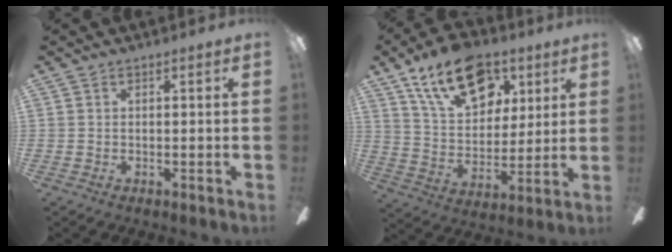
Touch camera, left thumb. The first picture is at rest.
{"total": 19.8, "force": [11.0, 11.9, 11.4], "torque": [-0.179, -0.040, 0.197]}